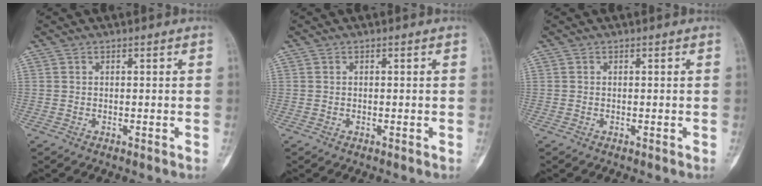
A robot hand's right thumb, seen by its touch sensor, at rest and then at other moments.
{"total": 0.0}
{"total": 0.0}